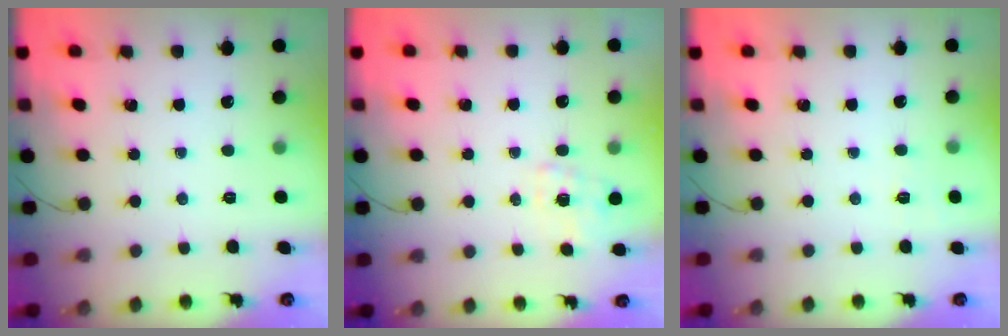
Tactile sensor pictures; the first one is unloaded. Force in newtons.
{"total": 2.3, "press": 2.1, "slide": 1.0}
{"total": 2.7, "press": 2.1, "slide": 1.7}